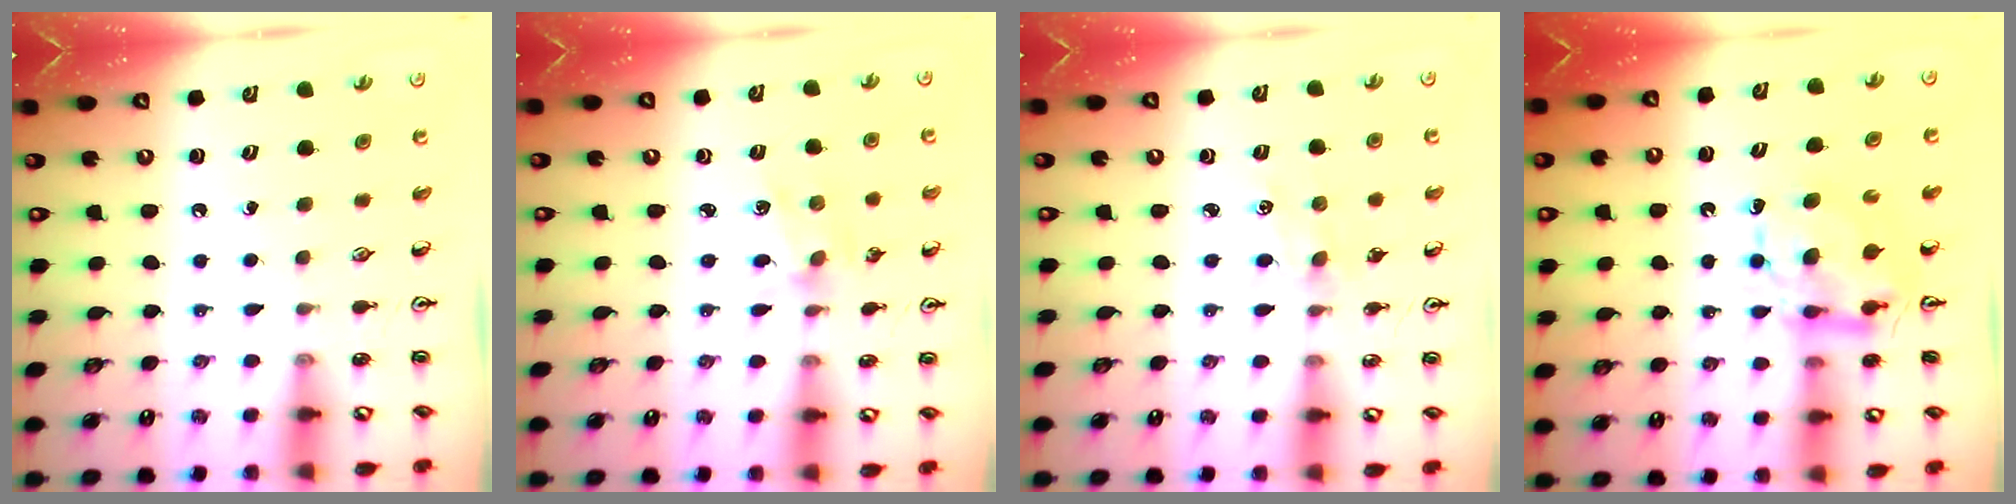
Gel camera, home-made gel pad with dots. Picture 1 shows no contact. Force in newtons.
{"total": 1.8, "press": 1.7, "slide": 0.3}
{"total": 1.2, "press": 1.2, "slide": 0.2}
{"total": 7.1, "press": 7.1, "slide": 0.2}